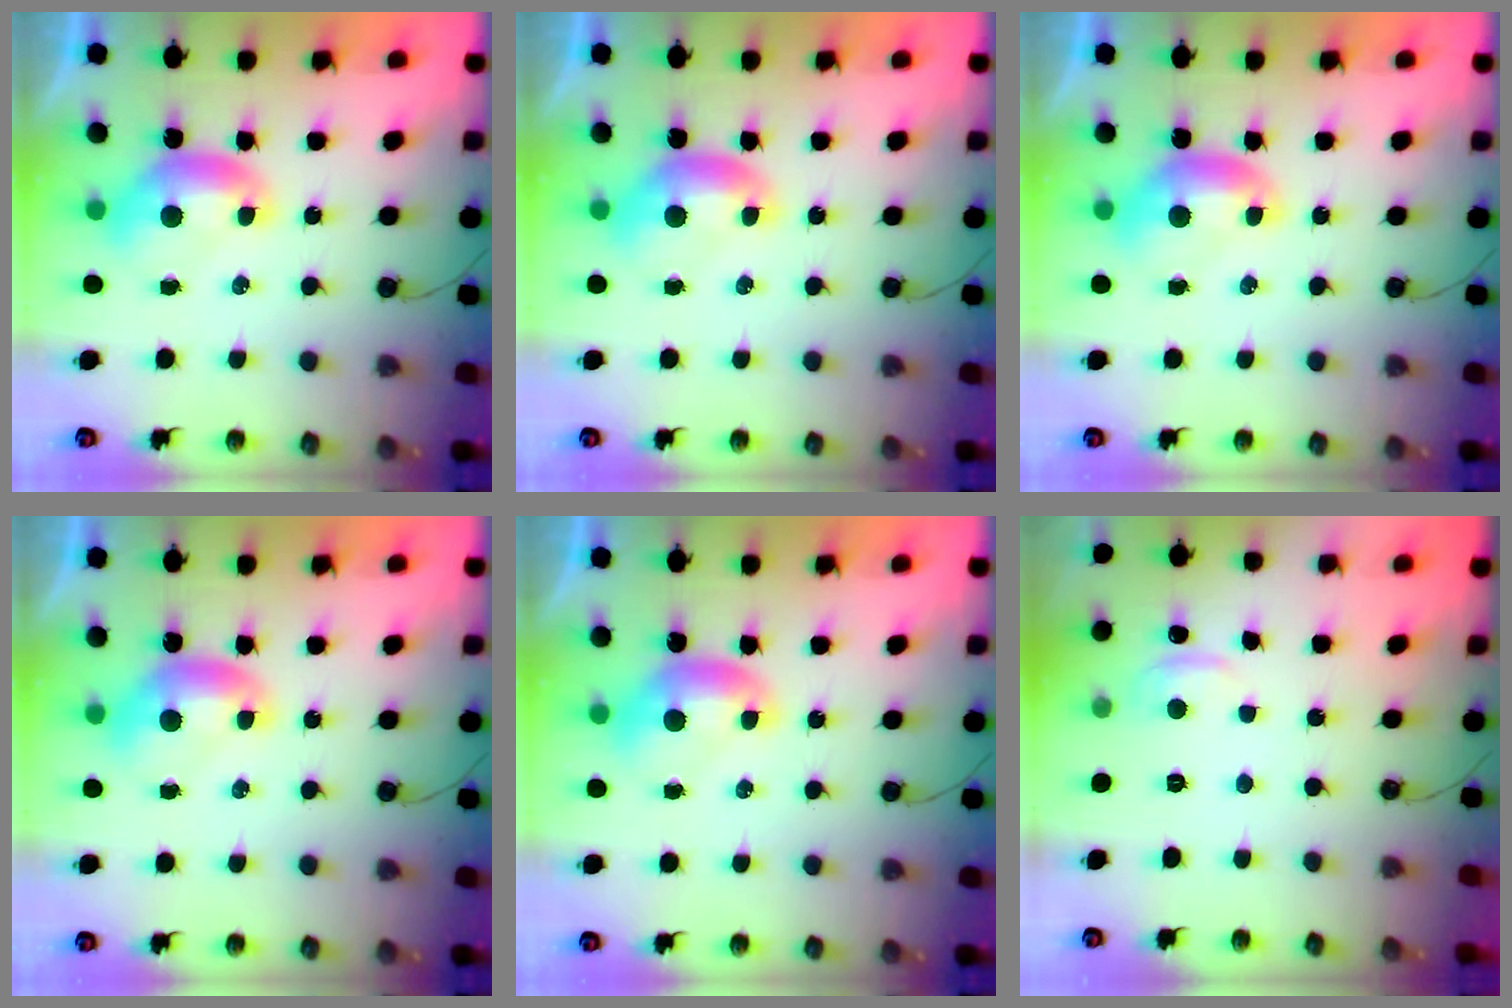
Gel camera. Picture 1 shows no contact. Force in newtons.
{"total": 0.0}
{"total": 0.0}
{"total": 0.0}
{"total": 0.0}
{"total": 0.9, "press": 0.2, "slide": 0.9}